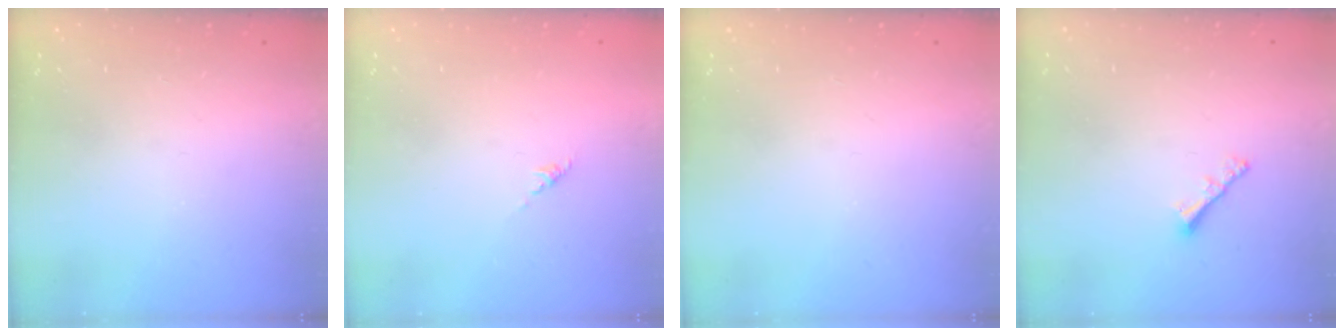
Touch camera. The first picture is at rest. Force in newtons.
{"total": 0.0}
{"total": 0.0}
{"total": 2.0, "press": 2.0, "slide": 0.5}